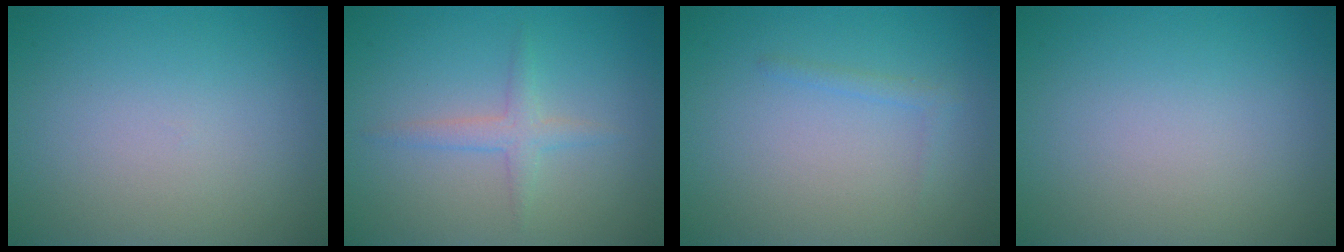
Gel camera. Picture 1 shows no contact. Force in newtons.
{"total": 1.7, "press": 1.7, "slide": 0.0}
{"total": 0.8, "press": 0.8, "slide": 0.1}
{"total": 0.0}